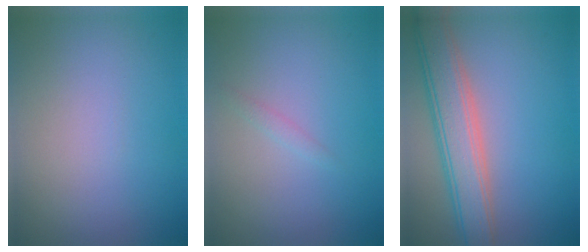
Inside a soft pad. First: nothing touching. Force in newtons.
{"total": 0.6, "press": 0.6, "slide": 0.0}
{"total": 5.9, "press": 5.9, "slide": 0.3}